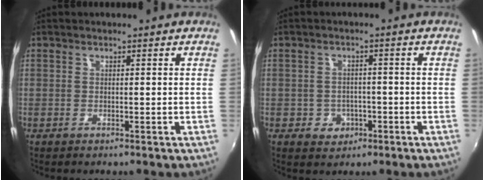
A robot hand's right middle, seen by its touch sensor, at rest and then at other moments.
{"total": 4.7, "force": [-1.7, 4.2, 1.3], "torque": [-0.035, 0.004, -0.018]}